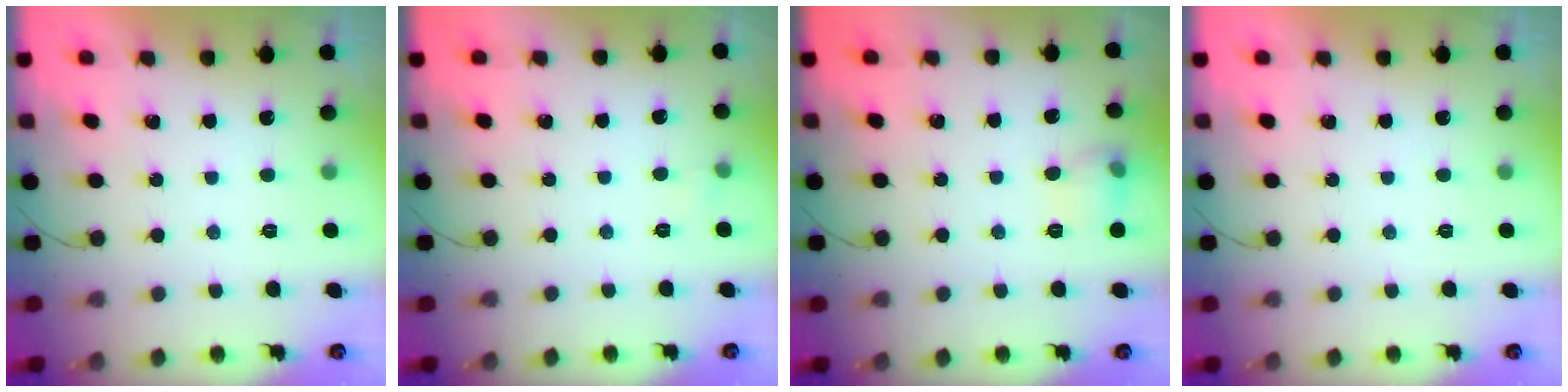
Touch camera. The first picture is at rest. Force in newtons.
{"total": 2.5, "press": 2.3, "slide": 1.1}
{"total": 6.2, "press": 6.1, "slide": 1.3}
{"total": 0.0}